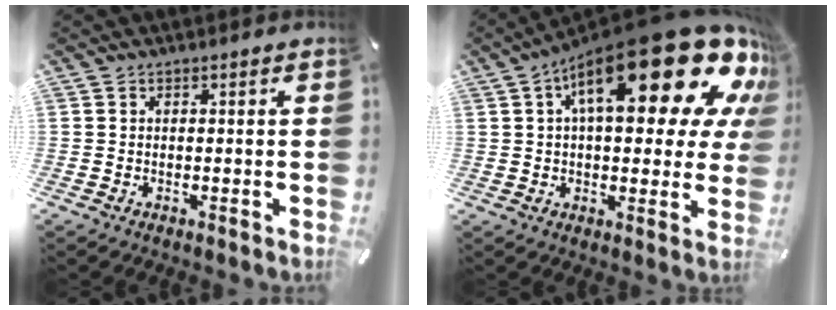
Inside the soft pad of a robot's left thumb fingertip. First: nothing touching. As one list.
[{"total": 28.5, "force": [12.1, 11.2, 23.2], "torque": [-0.356, -0.071, 0.197]}]